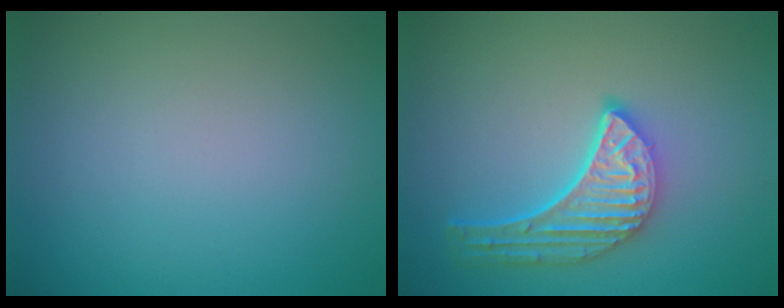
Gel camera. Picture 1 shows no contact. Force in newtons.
{"total": 5.1, "press": 4.0, "slide": 3.2}